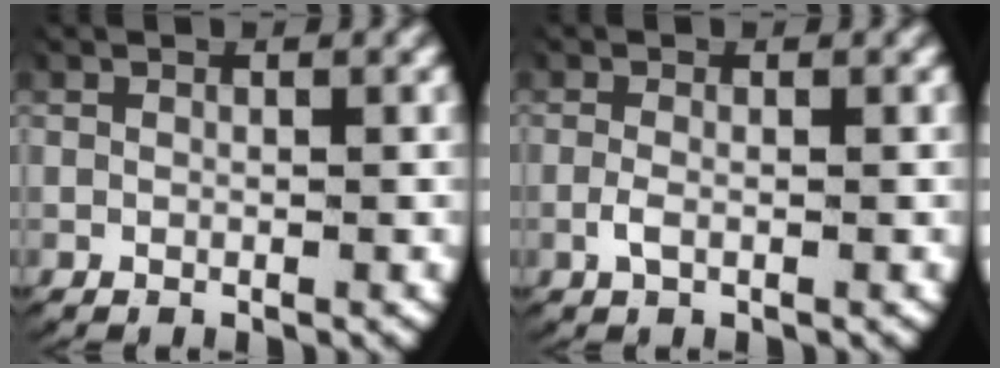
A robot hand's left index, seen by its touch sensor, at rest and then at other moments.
{"total": 1.1, "force": [-0.4, 0.4, 1.0], "torque": [-0.032, -0.008, -0.005]}